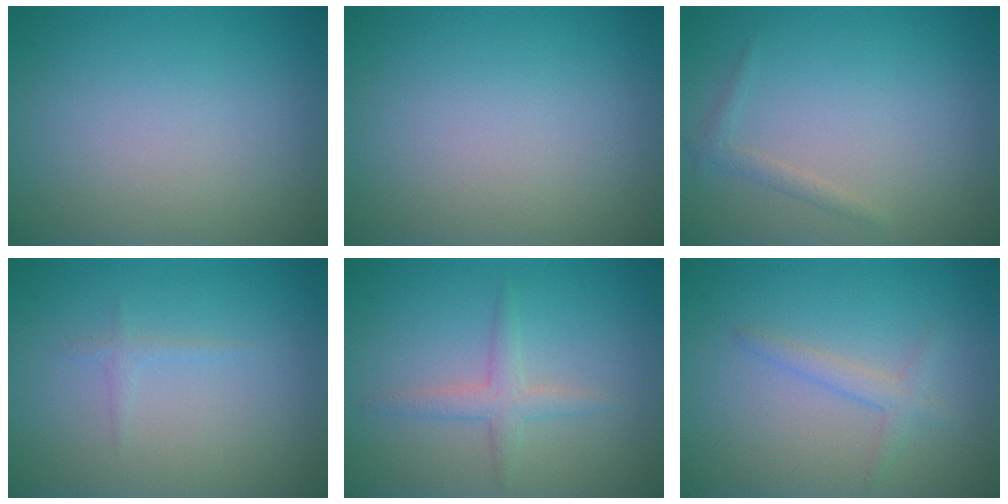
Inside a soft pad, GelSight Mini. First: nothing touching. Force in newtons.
{"total": 0.0}
{"total": 1.0, "press": 1.0, "slide": 0.0}
{"total": 0.7, "press": 0.7, "slide": 0.0}
{"total": 1.9, "press": 1.9, "slide": 0.1}
{"total": 1.6, "press": 1.6, "slide": 0.1}